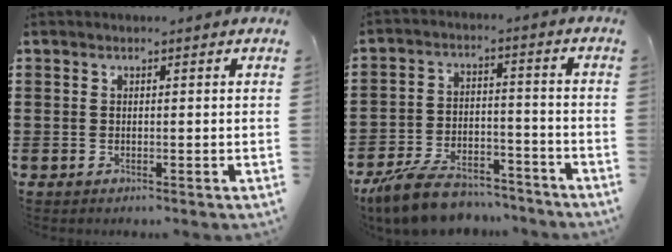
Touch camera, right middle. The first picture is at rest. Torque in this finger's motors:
{"motor_torque": [0.35, -0.34, 0.28, 0.16]}